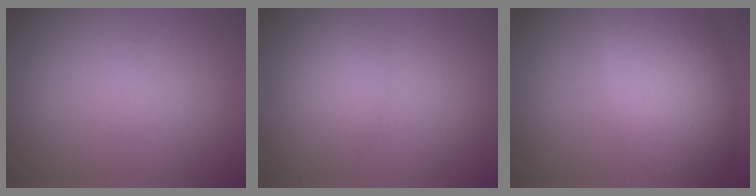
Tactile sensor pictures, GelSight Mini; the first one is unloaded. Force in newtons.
{"total": 1.6, "press": 1.6, "slide": 0.0}
{"total": 8.1, "press": 8.1, "slide": 0.3}